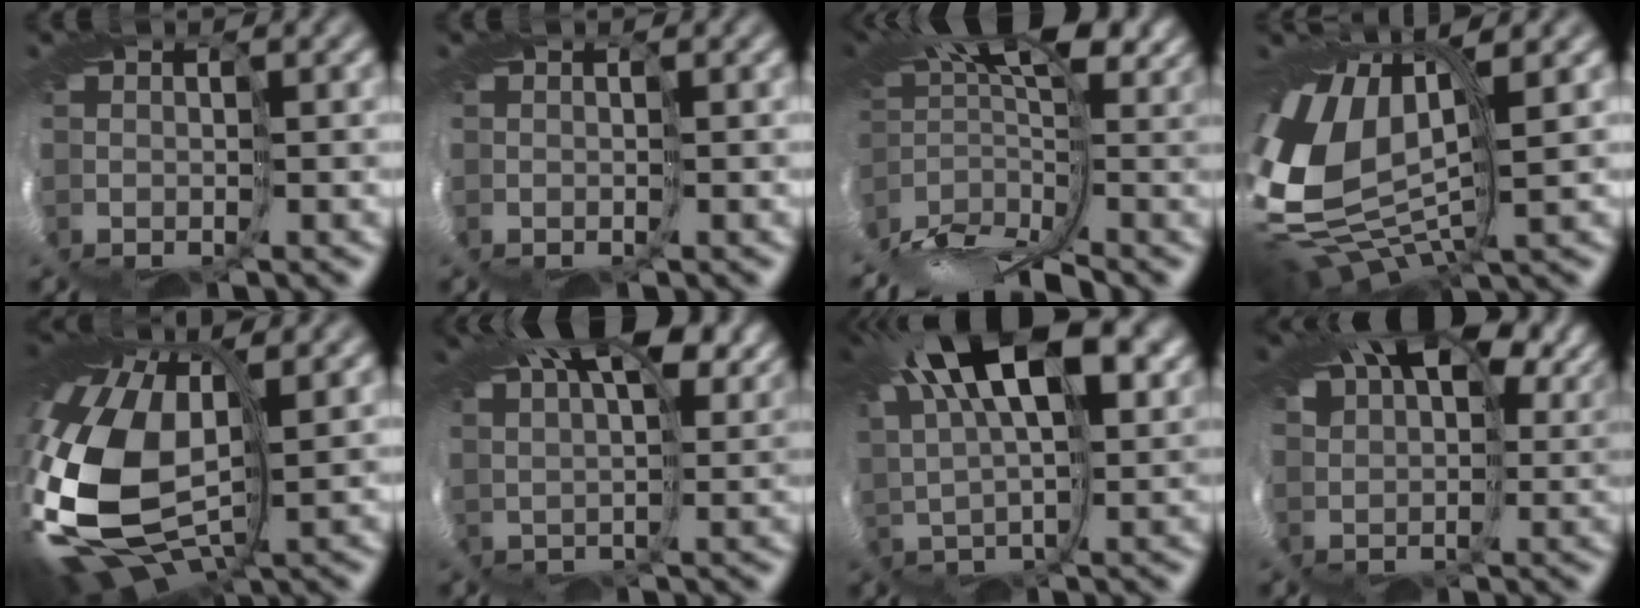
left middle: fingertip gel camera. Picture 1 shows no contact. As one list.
[{"total": 0.0}, {"total": 8.1, "force": [-3.9, 1.9, 6.9], "torque": [-0.120, 0.015, -0.075]}, {"total": 11.6, "force": [2.0, 6.5, 9.4], "torque": [-0.232, 0.000, 0.034]}, {"total": 13.9, "force": [-1.5, 9.0, 10.6], "torque": [-0.281, -0.025, -0.027]}, {"total": 9.9, "force": [6.6, 3.4, 6.6], "torque": [-0.096, 0.048, 0.080]}, {"total": 11.3, "force": [5.8, 4.1, 8.8], "torque": [-0.152, 0.037, 0.080]}, {"total": 12.7, "force": [7.9, 7.1, 7.1], "torque": [-0.137, 0.042, 0.135]}]